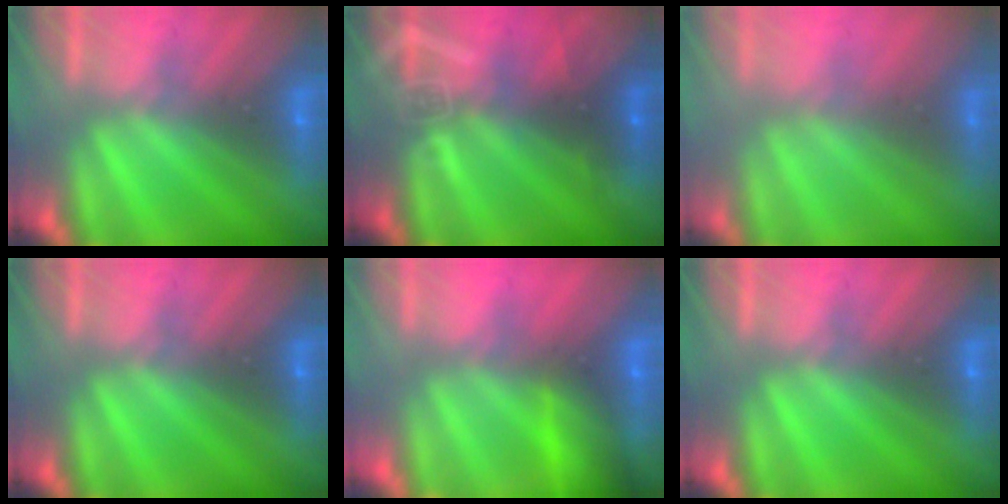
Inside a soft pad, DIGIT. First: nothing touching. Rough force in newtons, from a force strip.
{"total": 2.8}
{"total": 2.5}
{"total": 0.0}
{"total": 7.8}
{"total": 0.0}